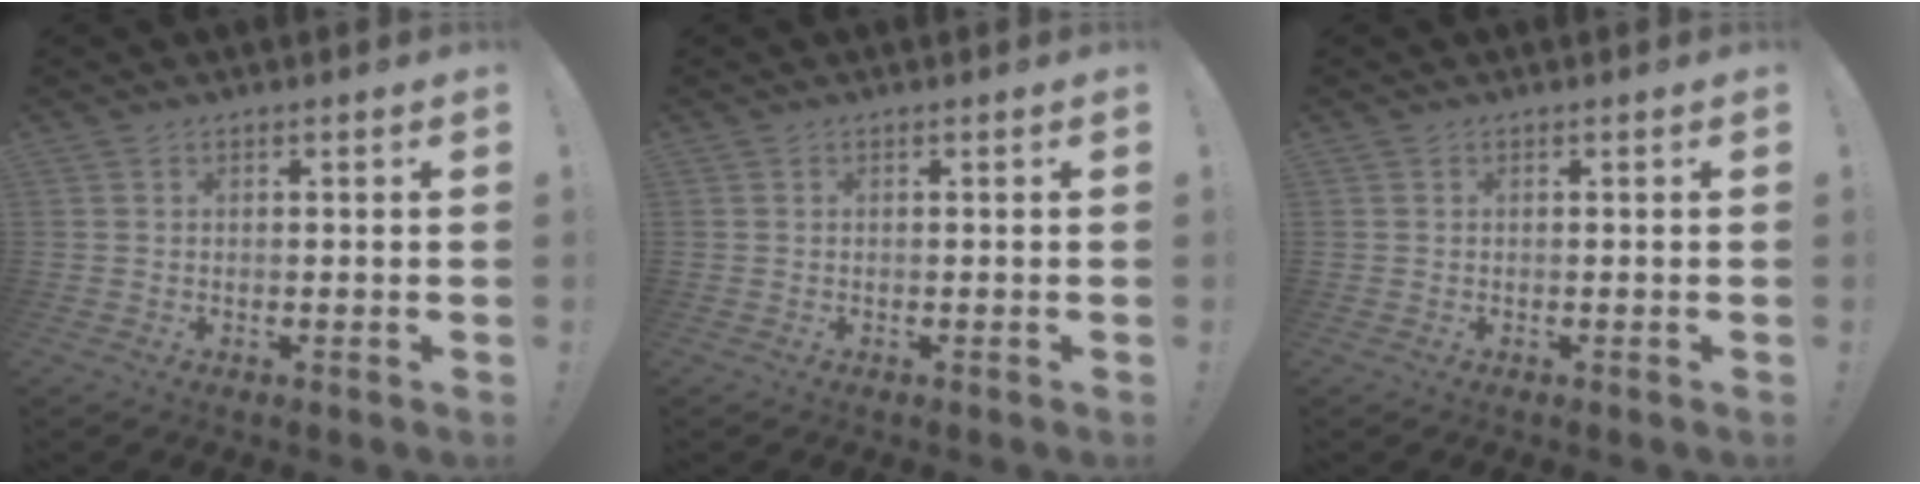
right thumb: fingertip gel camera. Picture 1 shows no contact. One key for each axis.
{"total": 0.0}
{"total": 0.0}